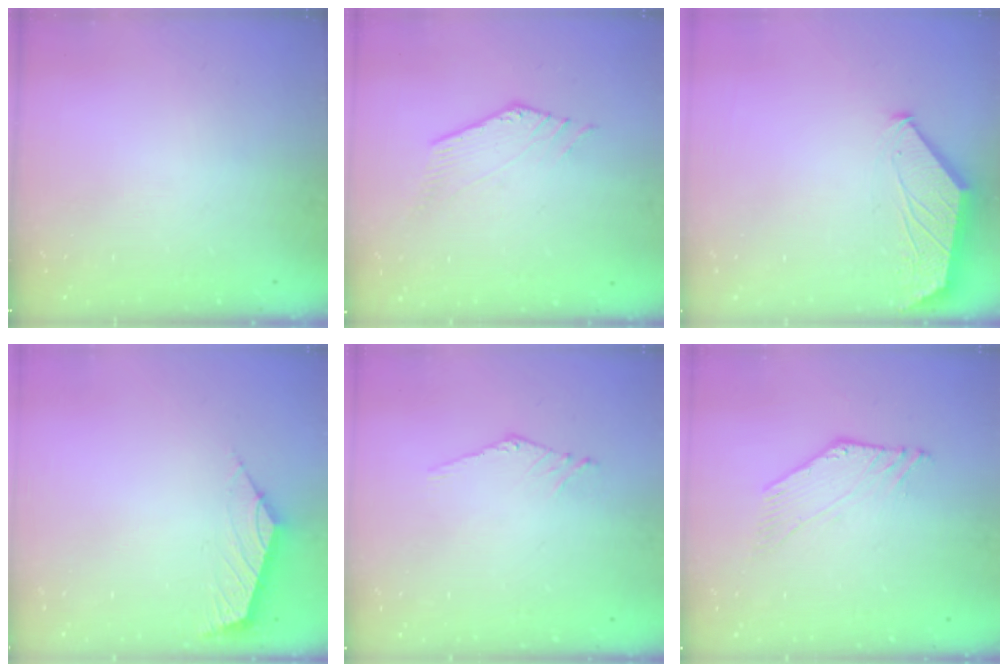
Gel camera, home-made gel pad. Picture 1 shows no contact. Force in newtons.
{"total": 2.0, "press": 2.0, "slide": 0.4}
{"total": 1.6, "press": 1.6, "slide": 0.3}
{"total": 2.5, "press": 2.4, "slide": 0.6}
{"total": 0.8, "press": 0.7, "slide": 0.1}
{"total": 1.8, "press": 1.8, "slide": 0.5}